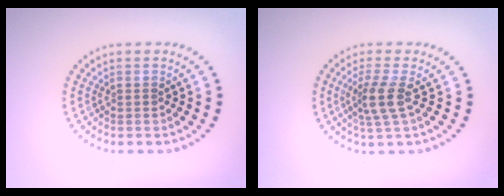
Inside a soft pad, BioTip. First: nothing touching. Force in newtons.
{"total": 2.7, "press": 2.1, "slide": 1.7}